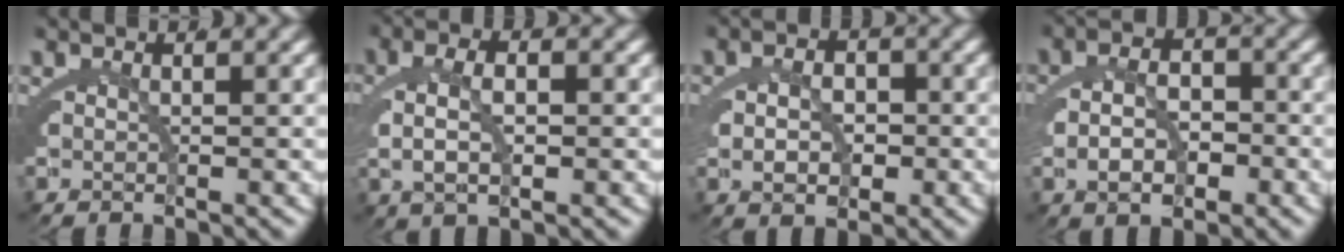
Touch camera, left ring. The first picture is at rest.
{"total": 4.1, "force": [-0.1, 1.9, 3.6], "torque": [-0.067, 0.002, 0.000]}
{"total": 3.5, "force": [-0.5, 2.3, 2.5], "torque": [-0.035, -0.008, -0.006]}
{"total": 4.6, "force": [-1.1, 2.9, 3.3], "torque": [-0.044, -0.001, -0.020]}